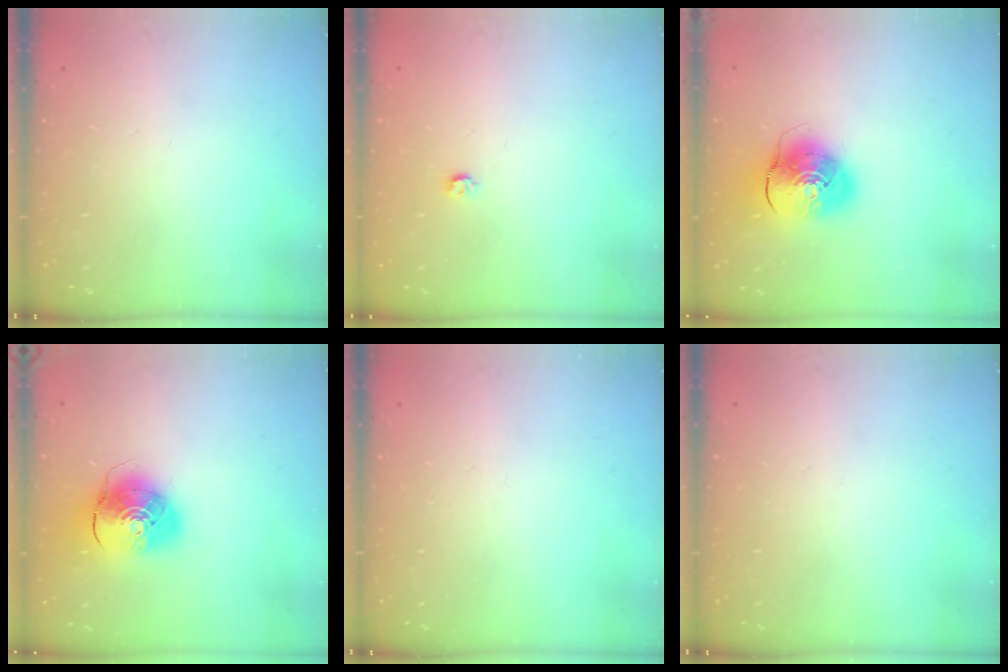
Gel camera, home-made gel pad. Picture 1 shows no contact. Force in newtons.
{"total": 3.3, "press": 3.3, "slide": 0.7}
{"total": 11.8, "press": 11.7, "slide": 1.9}
{"total": 10.9, "press": 10.7, "slide": 1.6}
{"total": 0.0}
{"total": 0.0}